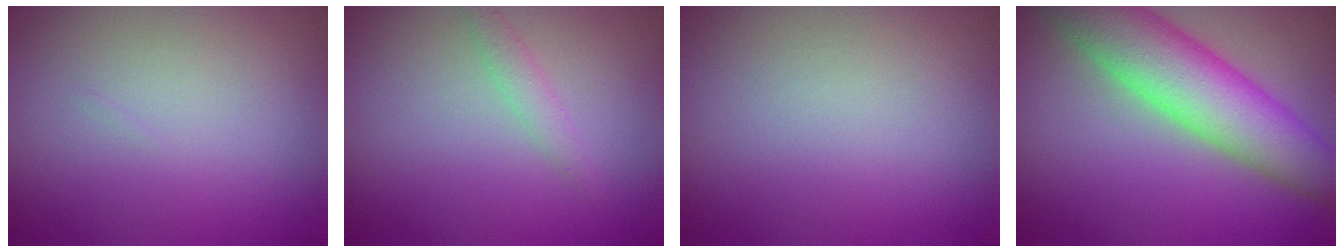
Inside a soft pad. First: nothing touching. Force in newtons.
{"total": 1.3, "press": 1.3, "slide": 0.0}
{"total": 0.0}
{"total": 8.7, "press": 8.7, "slide": 0.3}